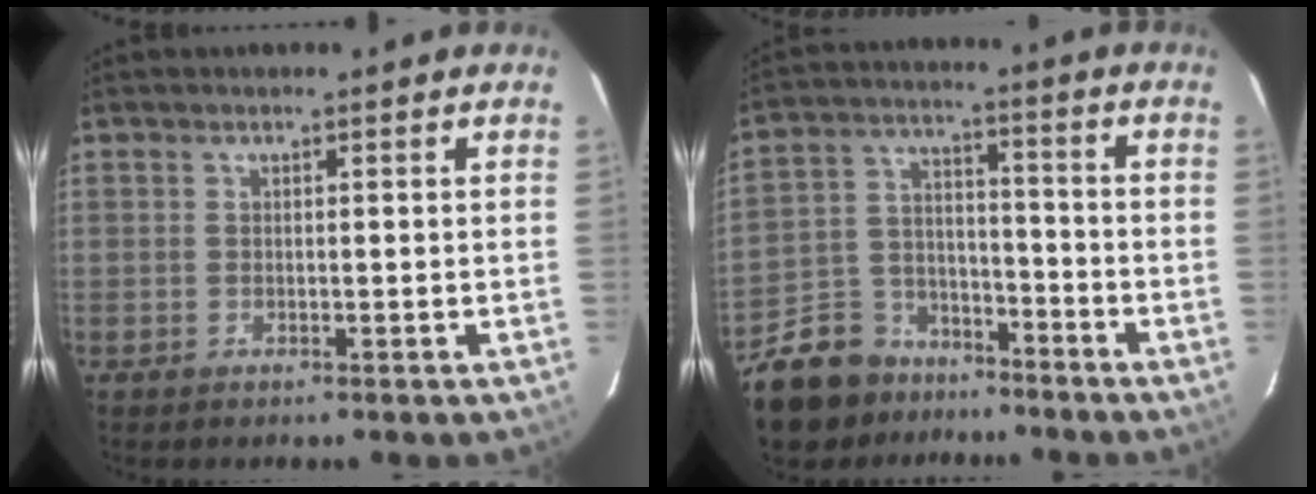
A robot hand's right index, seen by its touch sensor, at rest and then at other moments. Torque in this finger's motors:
{"motor_torque": [-0.38, -0.69, -0.59, -0.21]}